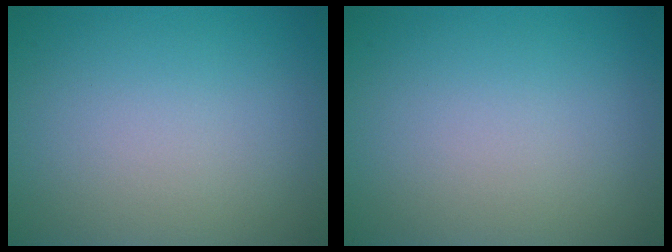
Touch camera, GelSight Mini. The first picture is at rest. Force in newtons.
{"total": 0.0}